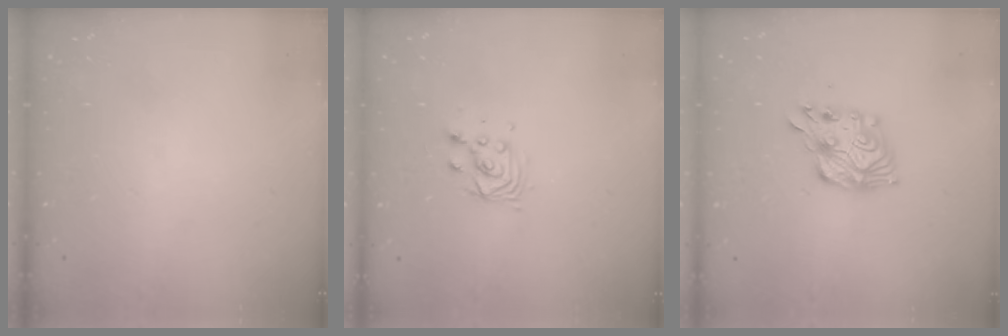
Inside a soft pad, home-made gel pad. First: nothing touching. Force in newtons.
{"total": 5.0, "press": 5.0, "slide": 0.3}
{"total": 11.8, "press": 11.8, "slide": 0.4}